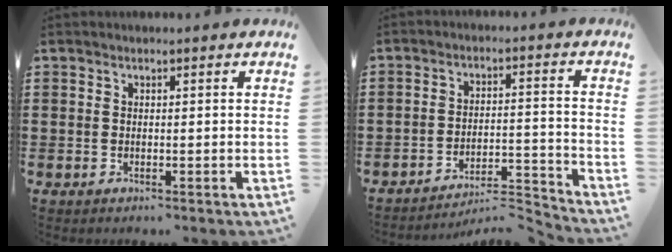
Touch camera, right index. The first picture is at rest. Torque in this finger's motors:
{"motor_torque": [0.17, -0.16, -0.01, 0.00]}